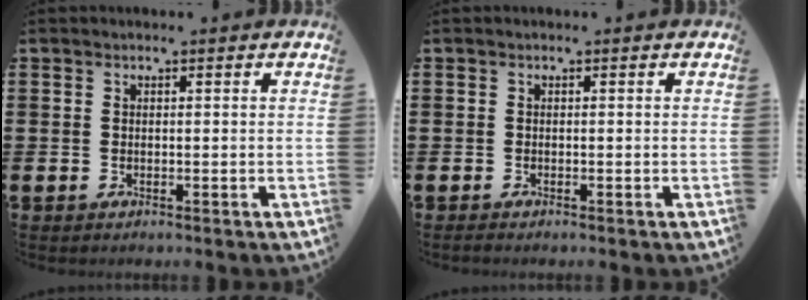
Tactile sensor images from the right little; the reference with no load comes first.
{"total": 0.0}